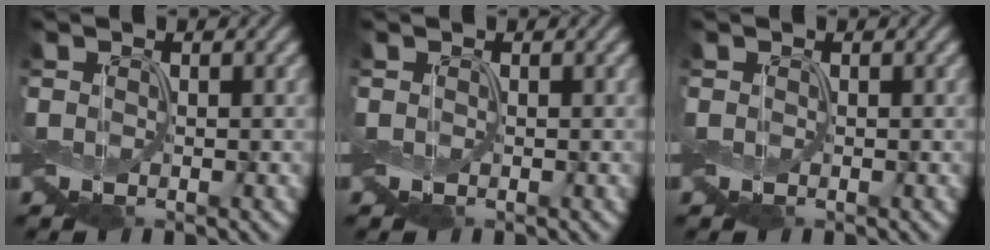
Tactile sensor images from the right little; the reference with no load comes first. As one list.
[{"total": 0.0}, {"total": 0.0}]